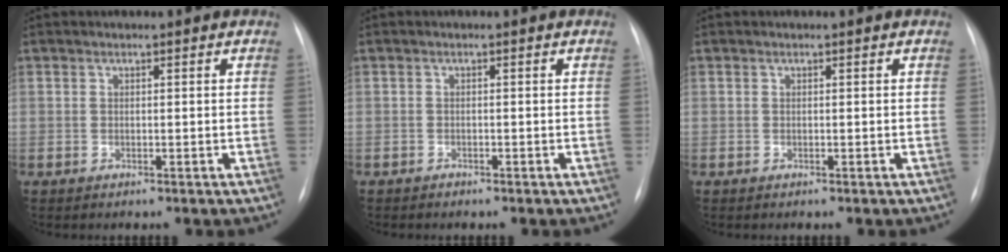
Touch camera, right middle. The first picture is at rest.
{"total": 0.6, "force": [-0.5, 0.3, 0.0], "torque": [-0.006, 0.000, -0.011]}
{"total": 0.0}